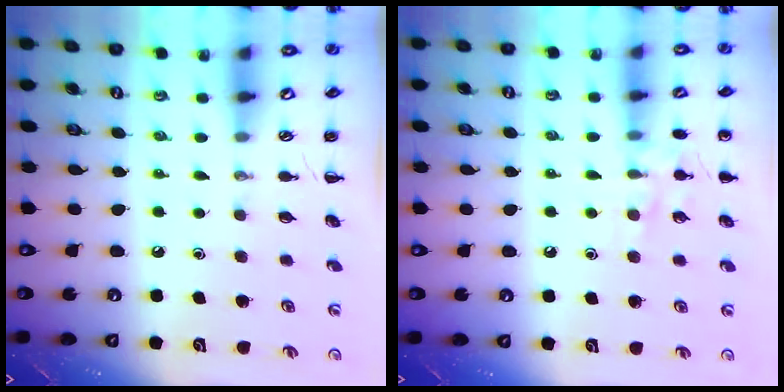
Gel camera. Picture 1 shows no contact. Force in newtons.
{"total": 8.0, "press": 7.9, "slide": 1.2}